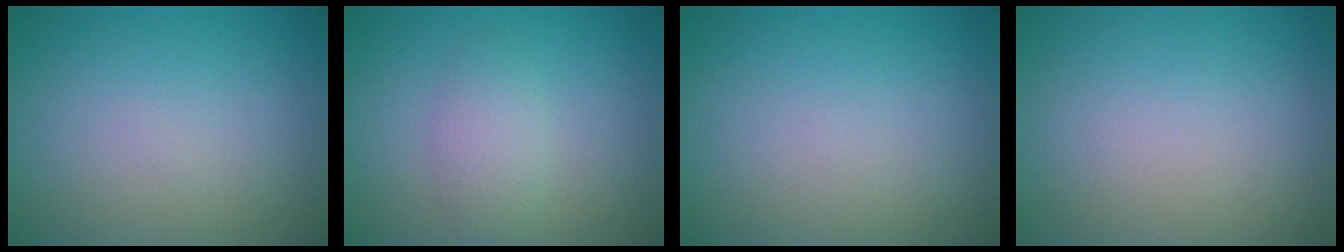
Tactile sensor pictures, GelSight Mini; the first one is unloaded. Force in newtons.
{"total": 2.4, "press": 2.4, "slide": 0.0}
{"total": 0.0}
{"total": 0.0}